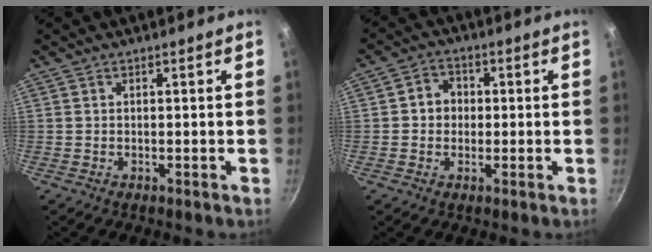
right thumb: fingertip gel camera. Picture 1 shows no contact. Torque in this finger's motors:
{"motor_torque": [-0.03, 0.05, 0.09, -0.06, 0.01]}